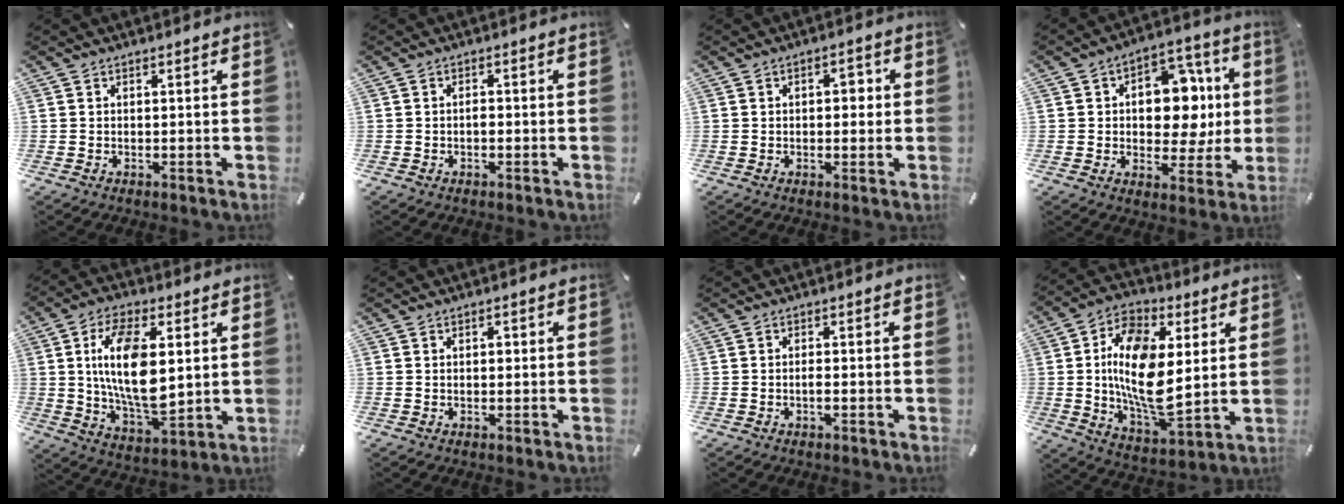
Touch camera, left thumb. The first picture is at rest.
{"total": 1.4, "force": [-0.5, 0.8, 1.0], "torque": [-0.022, 0.003, -0.011]}
{"total": 3.7, "force": [0.2, 2.1, 3.0], "torque": [-0.036, 0.002, -0.006]}
{"total": 13.9, "force": [1.1, 9.9, 9.7], "torque": [-0.106, -0.014, 0.021]}
{"total": 16.3, "force": [3.3, 7.9, 13.9], "torque": [-0.281, -0.014, 0.050]}
{"total": 1.3, "force": [-0.1, 0.7, 1.1], "torque": [-0.013, -0.001, -0.004]}
{"total": 1.5, "force": [-0.7, 0.5, 1.3], "torque": [-0.025, 0.002, -0.013]}
{"total": 17.8, "force": [3.0, 9.7, 14.6], "torque": [-0.295, -0.010, 0.050]}